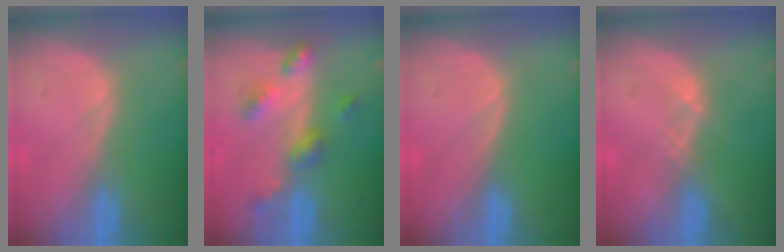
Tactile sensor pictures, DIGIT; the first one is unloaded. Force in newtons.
{"total": 6.2, "press": 5.5, "slide": 2.9}
{"total": 0.0}
{"total": 0.8, "press": 0.8, "slide": 0.1}